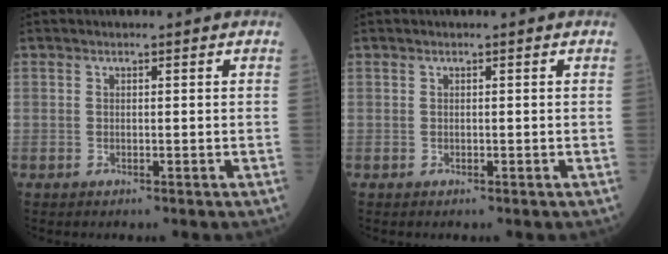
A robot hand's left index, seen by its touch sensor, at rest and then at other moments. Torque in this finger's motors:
{"motor_torque": [-0.02, 0.23, 0.01, -0.01]}